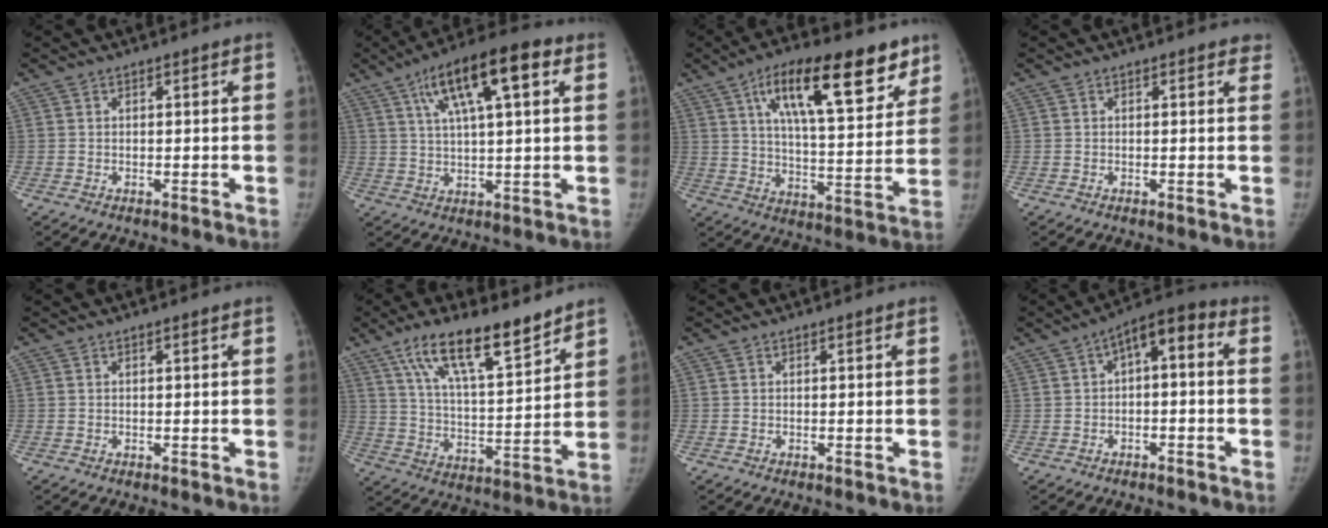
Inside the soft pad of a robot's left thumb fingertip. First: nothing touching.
{"total": 15.6, "force": [6.5, 4.8, 13.3], "torque": [-0.203, 0.006, 0.102]}
{"total": 22.2, "force": [12.1, 8.0, 16.7], "torque": [-0.221, -0.033, 0.194]}
{"total": 1.5, "force": [1.2, 0.7, 0.5], "torque": [0.012, -0.002, 0.005]}
{"total": 0.0}
{"total": 16.3, "force": [11.2, 4.7, 10.8], "torque": [-0.158, -0.055, 0.201]}
{"total": 0.0}
{"total": 7.5, "force": [0.1, 3.7, 6.5], "torque": [-0.078, 0.045, -0.010]}